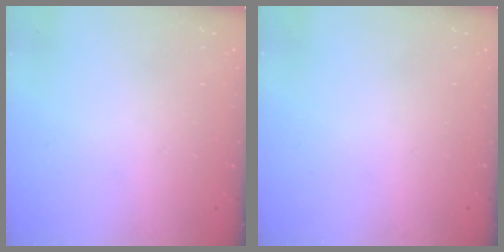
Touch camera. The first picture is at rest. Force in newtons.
{"total": 0.0}